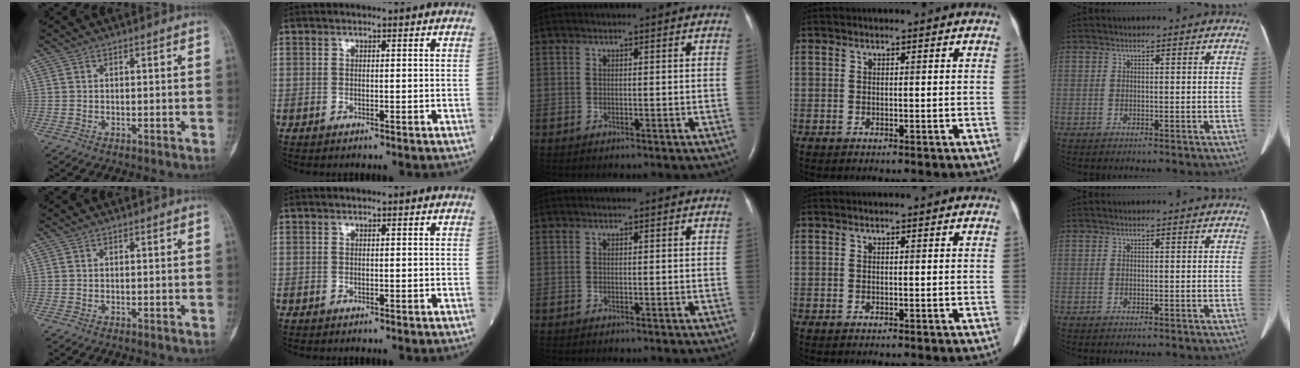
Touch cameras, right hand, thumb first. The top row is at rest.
{}